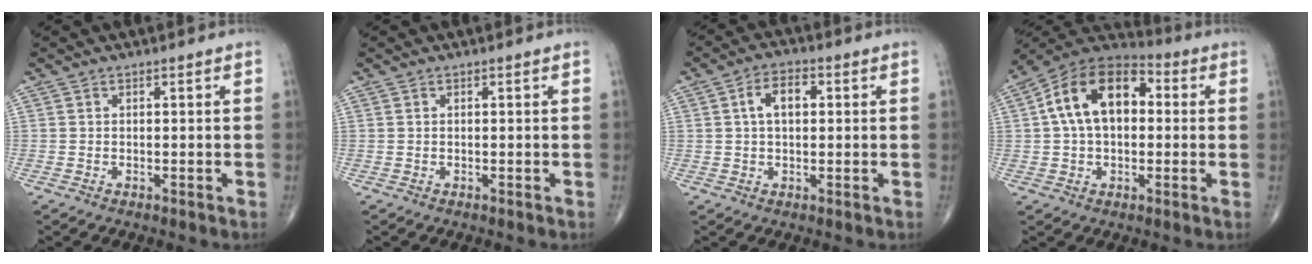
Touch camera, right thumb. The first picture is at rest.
{"total": 0.0}
{"total": 5.5, "force": [1.1, 3.2, 4.3], "torque": [-0.069, 0.013, 0.013]}
{"total": 15.4, "force": [2.1, 9.7, 11.8], "torque": [-0.184, 0.035, 0.025]}